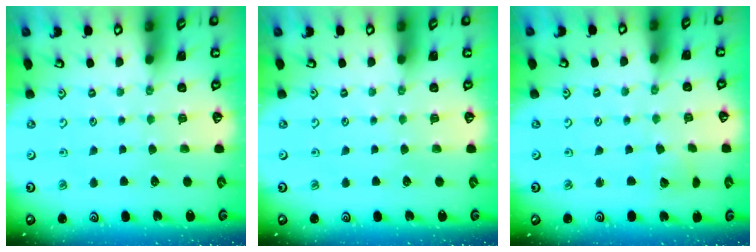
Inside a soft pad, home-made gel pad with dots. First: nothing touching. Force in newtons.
{"total": 0.0}
{"total": 4.1, "press": 4.1, "slide": 0.4}